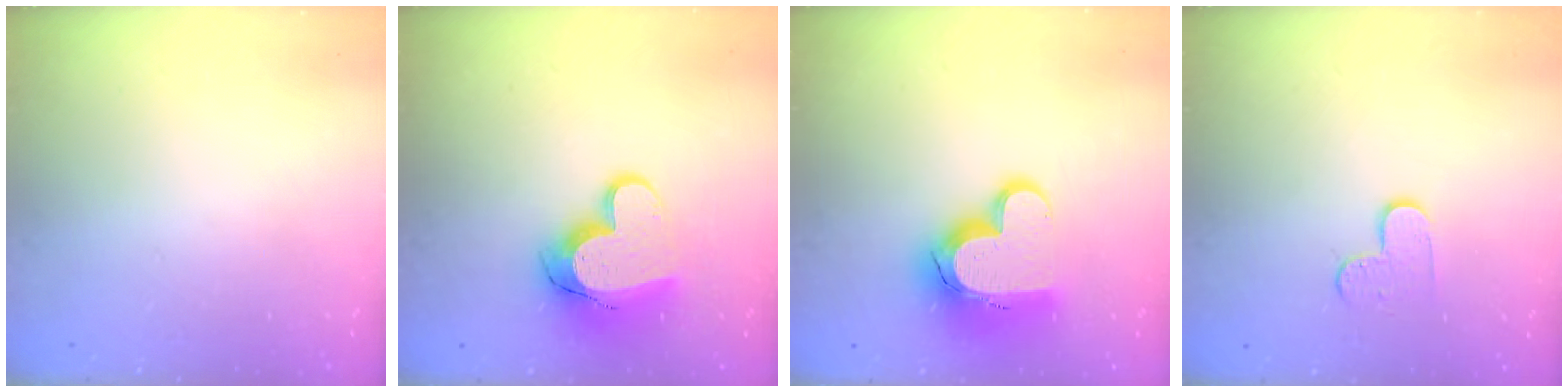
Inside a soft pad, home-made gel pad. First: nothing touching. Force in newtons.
{"total": 13.4, "press": 13.4, "slide": 1.1}
{"total": 15.6, "press": 15.5, "slide": 1.3}
{"total": 7.4, "press": 7.4, "slide": 0.7}